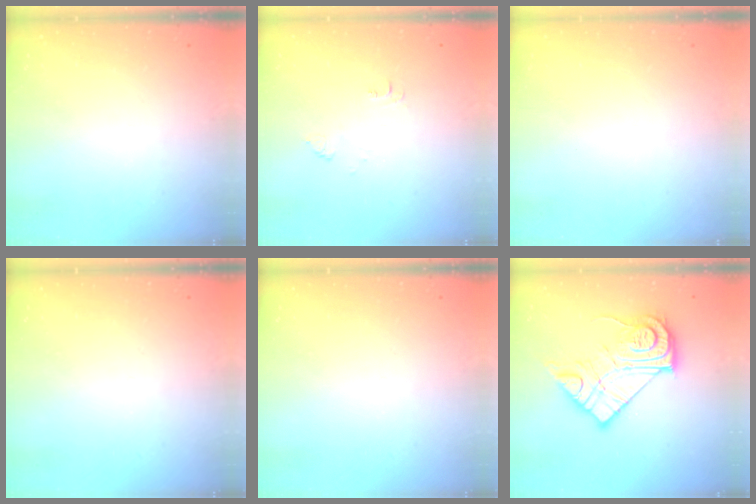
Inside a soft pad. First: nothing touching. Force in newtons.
{"total": 5.1, "press": 5.0, "slide": 0.6}
{"total": 1.5, "press": 1.5, "slide": 0.1}
{"total": 0.0}
{"total": 0.0}
{"total": 18.2, "press": 18.1, "slide": 1.2}